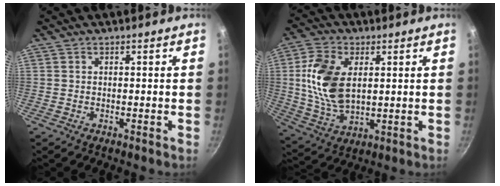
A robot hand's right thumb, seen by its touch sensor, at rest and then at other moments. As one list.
[{"total": 13.9, "force": [2.4, 8.3, 10.9], "torque": [-0.198, -0.010, 0.049]}]